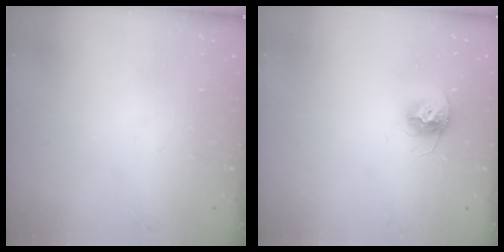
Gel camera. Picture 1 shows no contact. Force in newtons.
{"total": 10.7, "press": 10.7, "slide": 0.7}